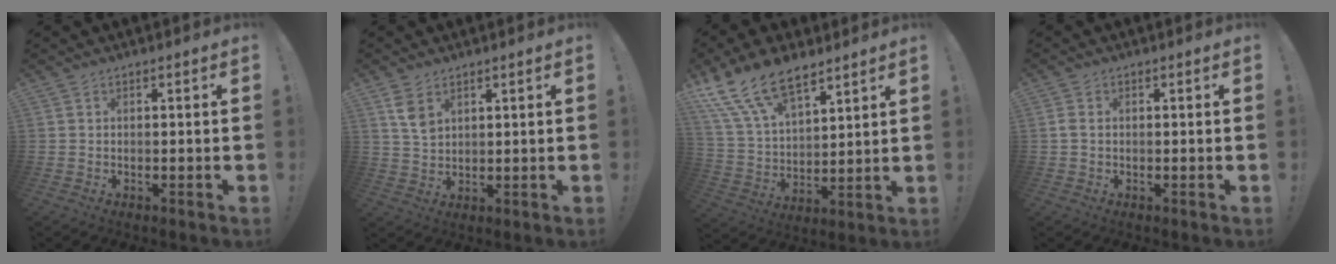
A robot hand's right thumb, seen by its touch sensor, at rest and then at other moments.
{"total": 5.7, "force": [3.0, 3.3, 3.4], "torque": [-0.042, -0.017, 0.054]}
{"total": 16.8, "force": [11.9, 8.1, 8.7], "torque": [-0.177, -0.072, 0.223]}
{"total": 1.7, "force": [0.1, 1.2, 1.2], "torque": [-0.028, 0.007, 0.004]}